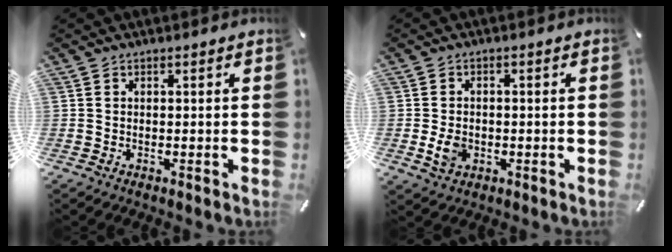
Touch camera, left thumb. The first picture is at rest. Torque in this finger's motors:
{"motor_torque": [0.52, 1.52, 0.22, -0.12, 0.04]}